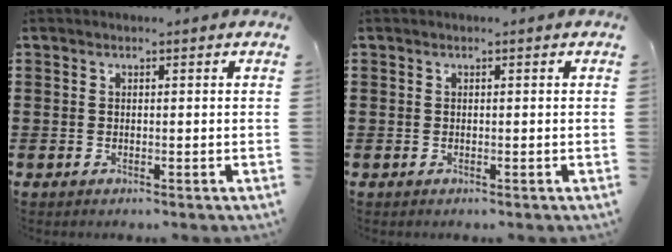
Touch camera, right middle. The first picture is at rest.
{"total": 0.0}